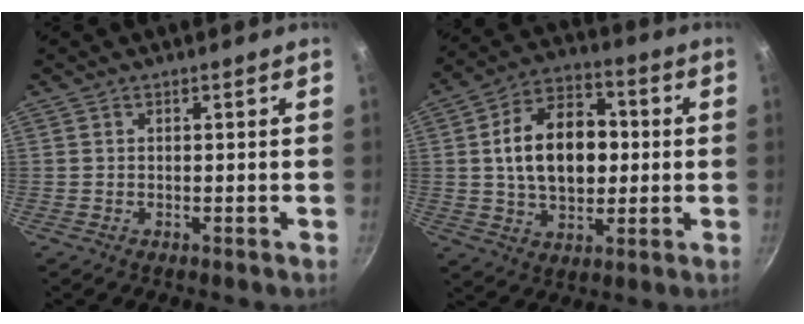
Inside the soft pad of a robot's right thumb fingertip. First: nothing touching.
{"total": 16.7, "force": [1.2, 11.0, 12.4], "torque": [-0.169, 0.020, 0.013]}